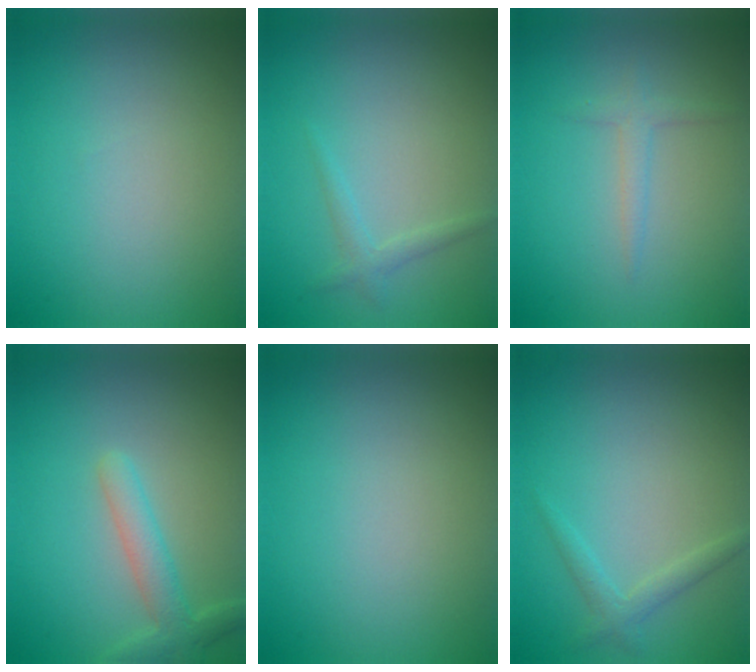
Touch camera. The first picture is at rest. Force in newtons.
{"total": 1.2, "press": 1.2, "slide": 0.0}
{"total": 1.4, "press": 1.4, "slide": 0.1}
{"total": 3.0, "press": 3.0, "slide": 0.2}
{"total": 0.0}
{"total": 1.5, "press": 1.5, "slide": 0.1}